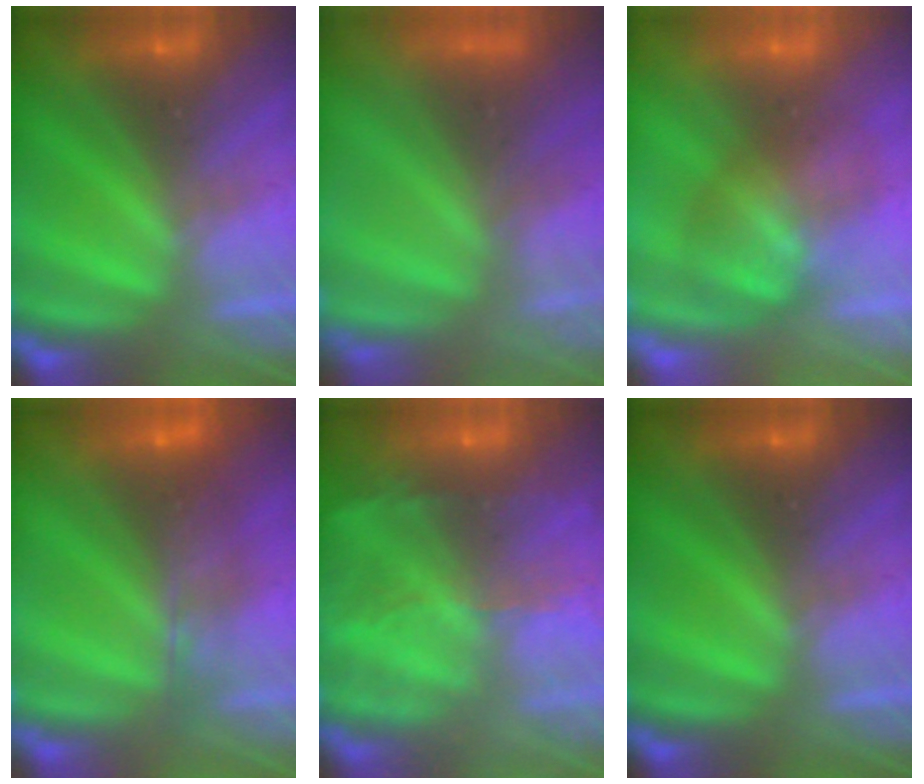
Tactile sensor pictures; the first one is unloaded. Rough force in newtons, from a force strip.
{"total": 8.5}
{"total": 3.6}
{"total": 7.4}
{"total": 6.9}
{"total": 0.0}